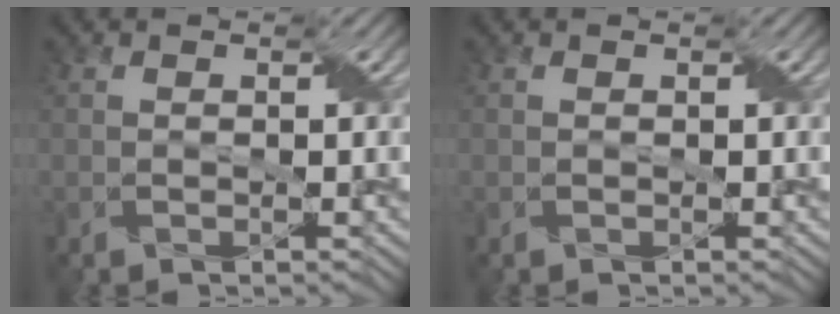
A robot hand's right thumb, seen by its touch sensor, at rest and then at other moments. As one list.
[{"total": 0.0}]